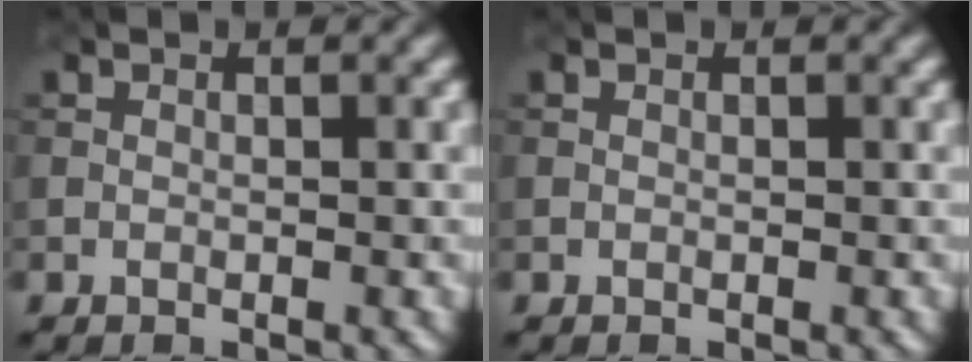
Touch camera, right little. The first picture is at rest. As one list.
[{"total": 0.0}]